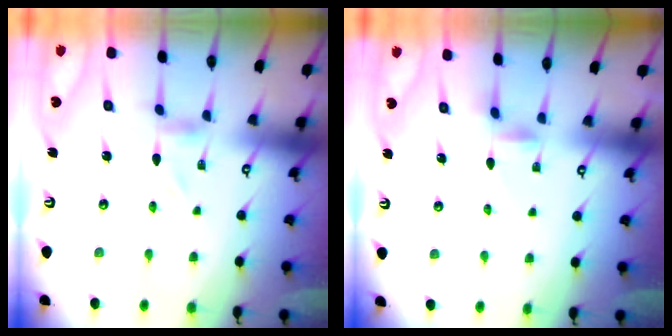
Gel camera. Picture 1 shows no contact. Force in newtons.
{"total": 3.1, "press": 3.1, "slide": 0.5}